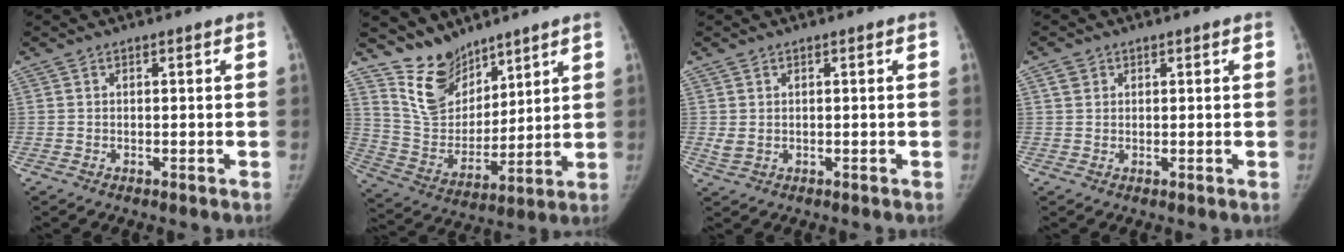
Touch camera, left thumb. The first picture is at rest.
{"total": 11.6, "force": [9.4, 6.2, 2.9], "torque": [-0.018, -0.076, 0.197]}
{"total": 1.6, "force": [0.1, 1.1, 1.2], "torque": [-0.028, 0.000, 0.007]}
{"total": 1.8, "force": [0.9, 1.5, 0.6], "torque": [-0.003, -0.001, 0.013]}